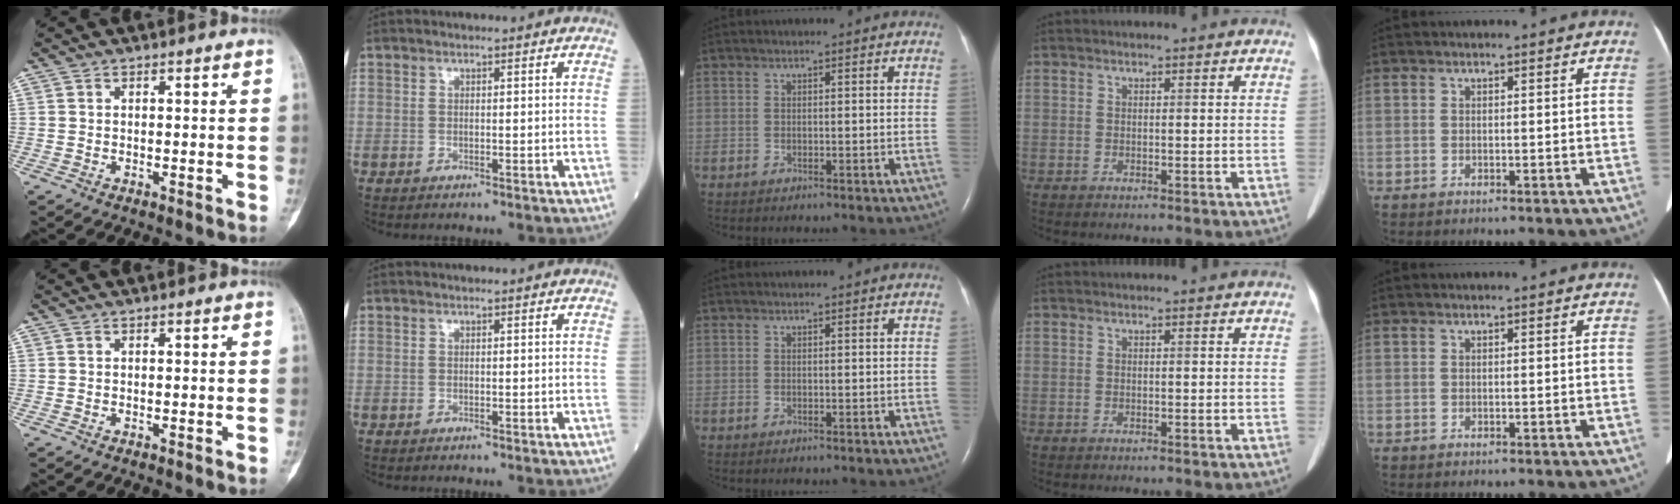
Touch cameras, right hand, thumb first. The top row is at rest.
{}